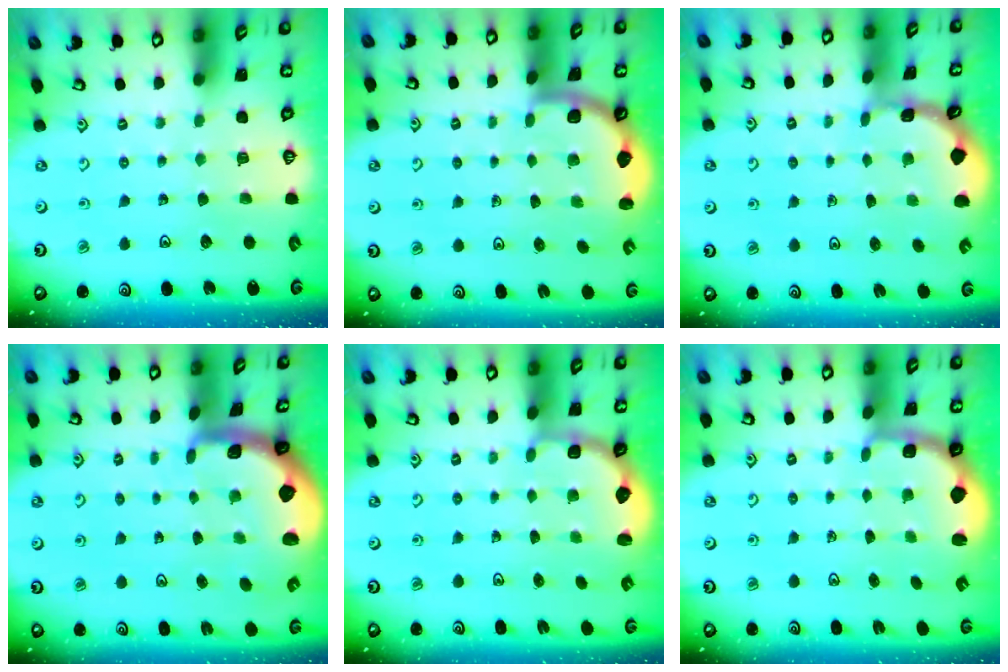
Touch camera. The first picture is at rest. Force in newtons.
{"total": 1.6, "press": 1.6, "slide": 0.1}
{"total": 1.2, "press": 1.1, "slide": 0.2}
{"total": 2.9, "press": 2.9, "slide": 0.5}
{"total": 2.8, "press": 2.1, "slide": 1.8}
{"total": 2.5, "press": 1.1, "slide": 2.2}